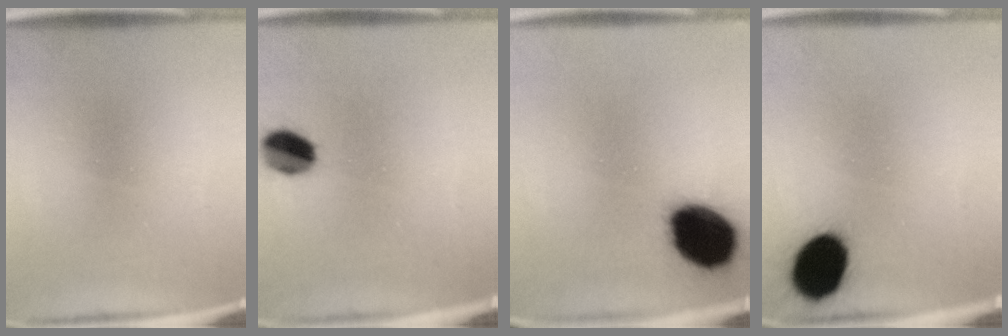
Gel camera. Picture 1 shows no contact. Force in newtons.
{"total": 7.4}
{"total": 17.9}
{"total": 13.8}